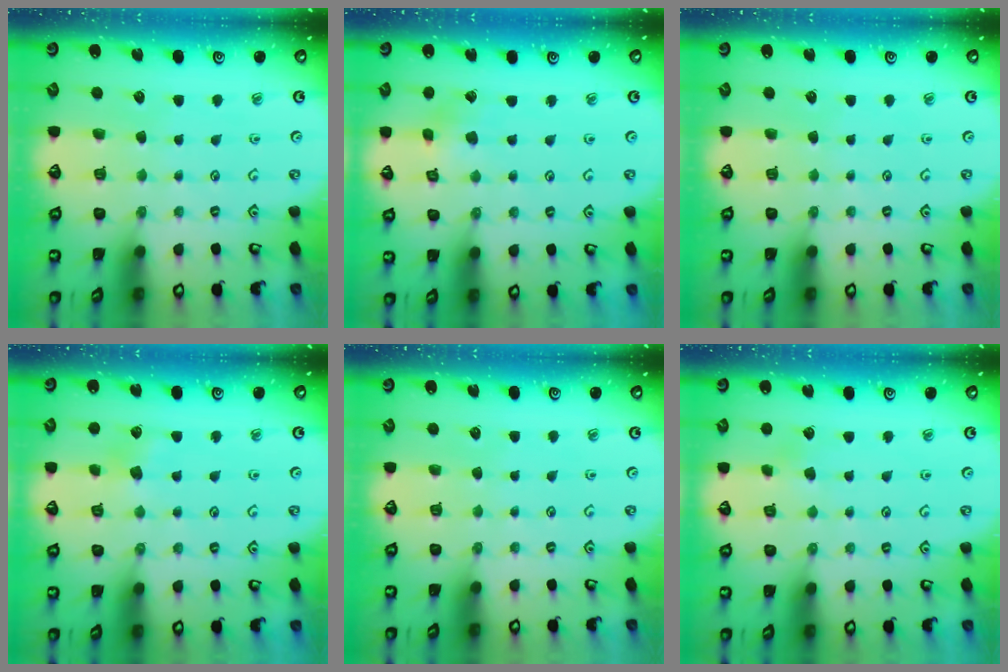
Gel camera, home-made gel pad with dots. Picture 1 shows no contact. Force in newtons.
{"total": 2.4, "press": 2.4, "slide": 0.2}
{"total": 0.0}
{"total": 5.8, "press": 5.8, "slide": 0.6}
{"total": 0.0}
{"total": 2.4, "press": 2.4, "slide": 0.3}